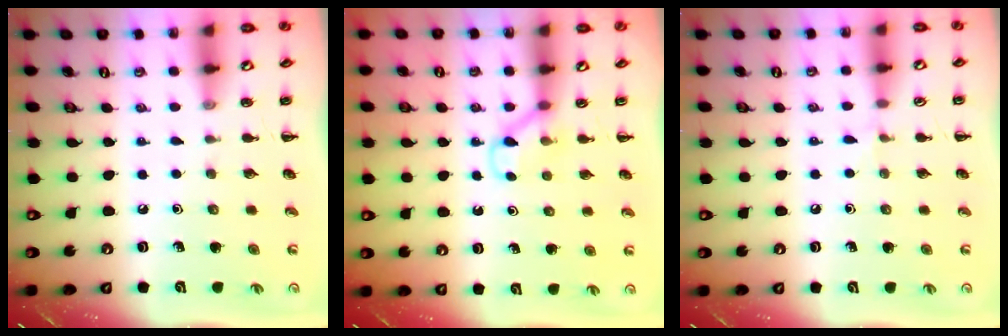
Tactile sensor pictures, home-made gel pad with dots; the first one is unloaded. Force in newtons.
{"total": 4.0, "press": 3.8, "slide": 1.2}
{"total": 3.6, "press": 3.4, "slide": 1.3}